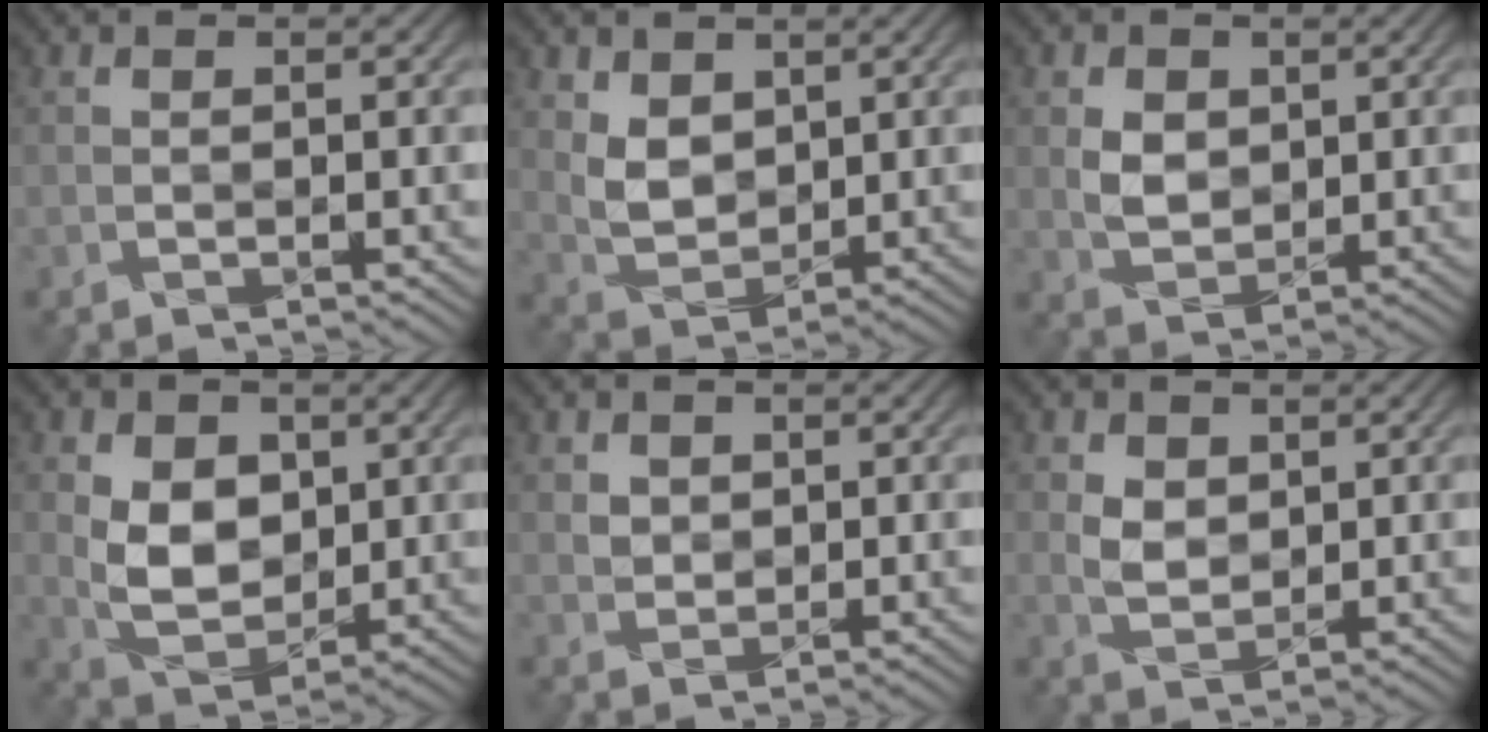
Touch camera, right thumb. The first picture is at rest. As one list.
[{"total": 3.9, "force": [2.1, 2.8, 1.7], "torque": [-0.048, -0.013, 0.049]}, {"total": 3.0, "force": [1.0, 2.5, 1.3], "torque": [-0.033, -0.005, 0.023]}, {"total": 6.8, "force": [1.1, 5.0, 4.5], "torque": [-0.094, -0.006, 0.024]}, {"total": 1.5, "force": [0.9, 1.2, -0.2], "torque": [-0.002, -0.007, 0.023]}, {"total": 2.6, "force": [1.1, 2.1, 1.2], "torque": [-0.032, -0.005, 0.026]}]